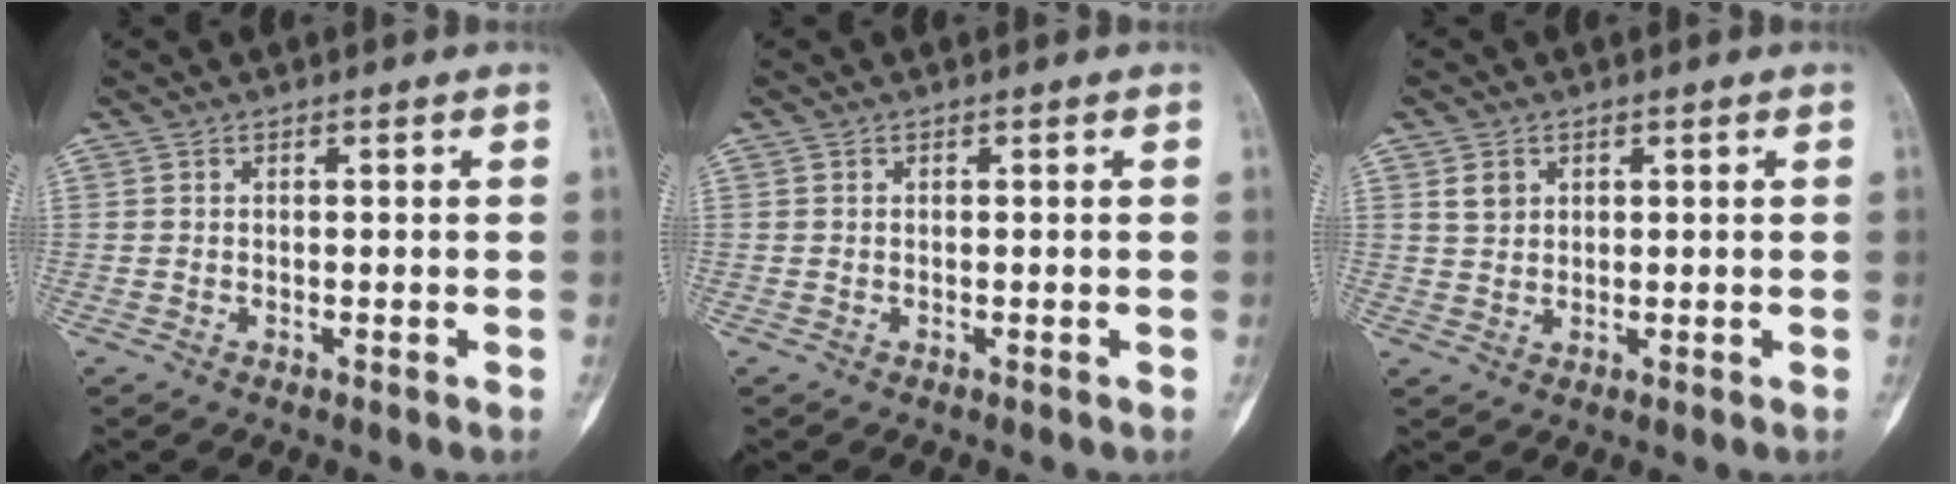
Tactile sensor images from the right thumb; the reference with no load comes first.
{"total": 0.0}
{"total": 2.8, "force": [1.3, 2.1, 1.1], "torque": [-0.013, -0.004, 0.029]}